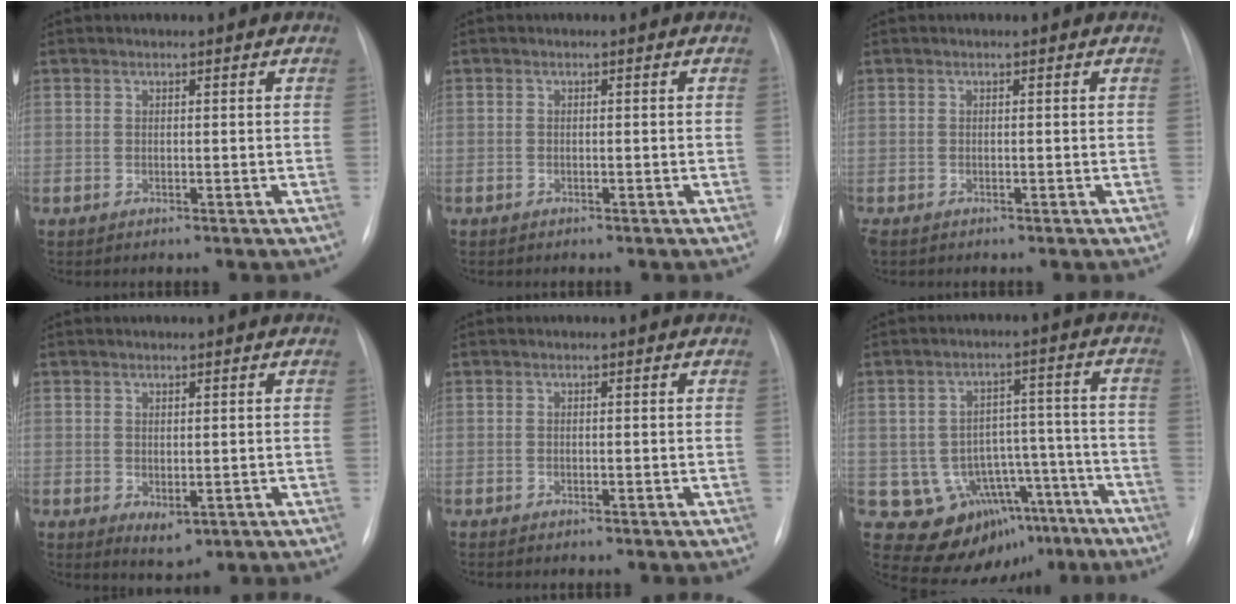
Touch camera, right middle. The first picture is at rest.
{"total": 0.5, "force": [-0.4, 0.4, 0.0], "torque": [-0.005, 0.003, -0.006]}
{"total": 1.1, "force": [-0.7, 0.6, 0.5], "torque": [-0.009, 0.000, -0.009]}
{"total": 2.7, "force": [-0.5, 1.5, 2.2], "torque": [-0.030, -0.008, 0.006]}
{"total": 0.8, "force": [-0.6, 0.2, 0.4], "torque": [-0.010, -0.002, -0.008]}
{"total": 14.3, "force": [-7.9, 10.6, 5.4], "torque": [-0.056, 0.064, -0.096]}